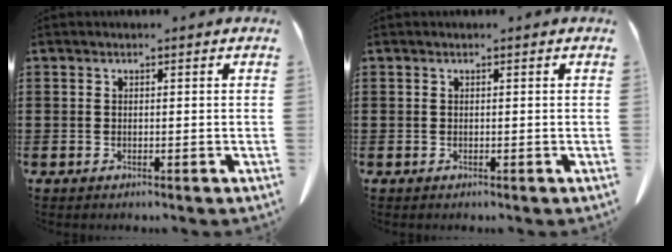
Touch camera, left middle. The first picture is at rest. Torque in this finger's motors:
{"motor_torque": [-0.04, 0.04, 0.00, 0.00]}